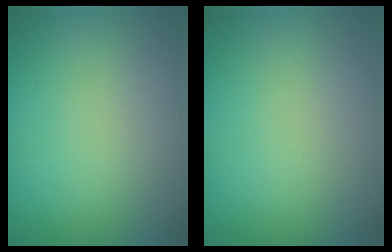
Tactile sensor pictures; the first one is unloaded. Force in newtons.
{"total": 0.0}